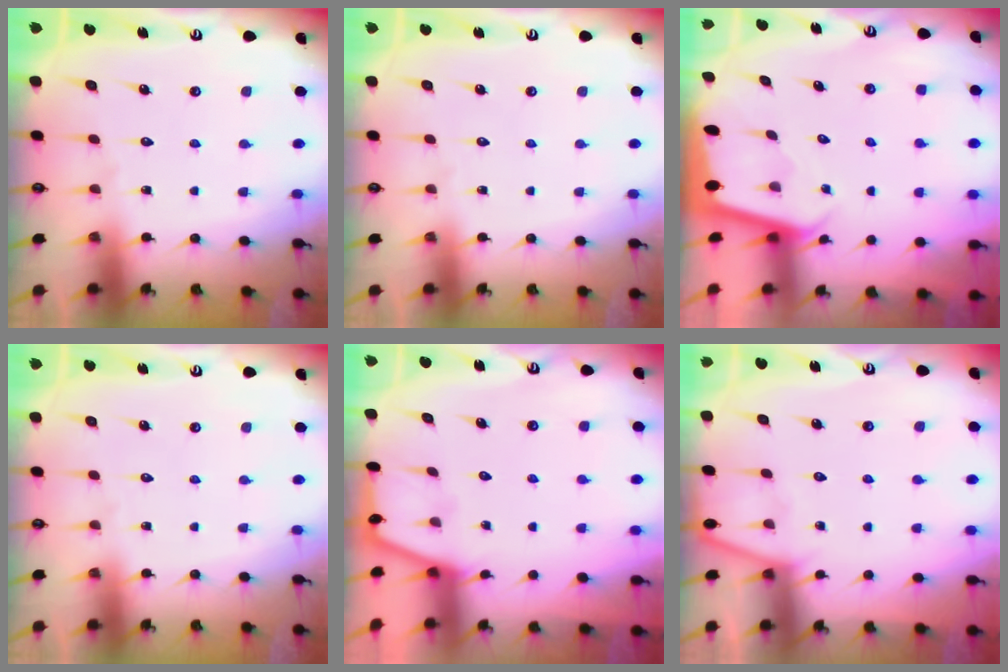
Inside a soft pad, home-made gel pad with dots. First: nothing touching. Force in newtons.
{"total": 0.0}
{"total": 1.9, "press": 1.9, "slide": 0.1}
{"total": 0.0}
{"total": 1.2, "press": 1.2, "slide": 0.3}
{"total": 3.1, "press": 3.1, "slide": 0.3}